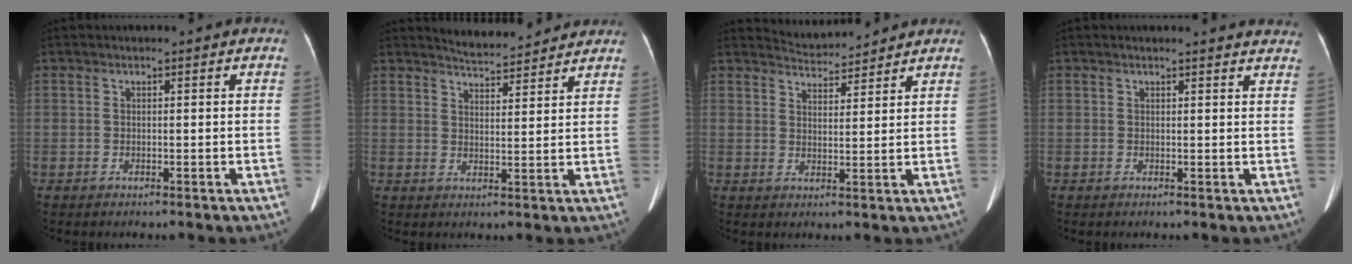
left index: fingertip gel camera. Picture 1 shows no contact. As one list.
[{"total": 7.0, "force": [6.9, 0.8, 1.2], "torque": [-0.029, 0.012, 0.095]}, {"total": 5.0, "force": [5.0, 0.2, -0.3], "torque": [-0.007, 0.011, 0.081]}, {"total": 6.4, "force": [6.3, 0.5, 1.1], "torque": [-0.001, -0.011, 0.039]}]